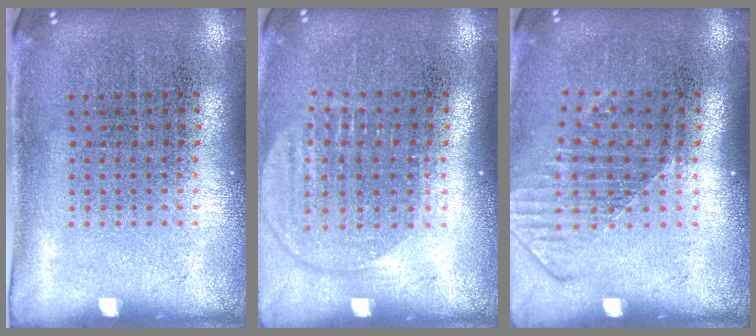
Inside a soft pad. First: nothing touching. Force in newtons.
{"total": 1.5, "press": 1.3, "slide": 0.8}
{"total": 1.6, "press": 1.2, "slide": 1.0}